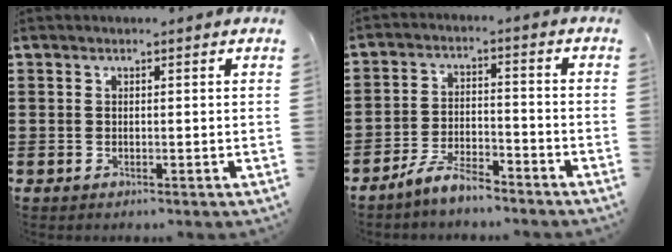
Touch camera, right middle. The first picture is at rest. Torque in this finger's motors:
{"motor_torque": [2.14, 0.00, 0.02, -0.01]}